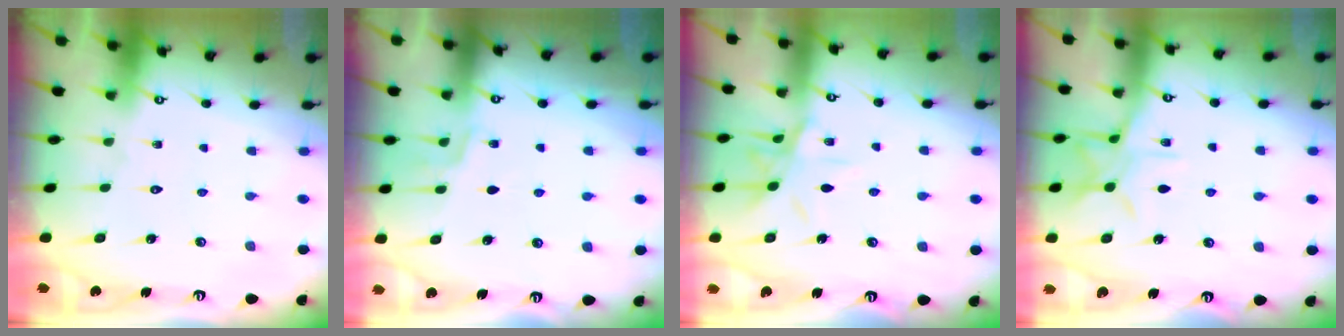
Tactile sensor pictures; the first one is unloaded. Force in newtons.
{"total": 4.1, "press": 4.0, "slide": 1.1}
{"total": 8.9, "press": 8.9, "slide": 0.7}
{"total": 8.3, "press": 8.2, "slide": 0.6}